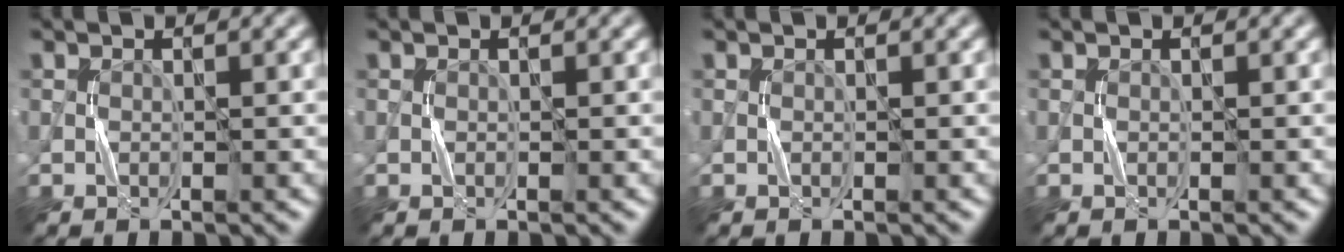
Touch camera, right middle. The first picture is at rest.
{"total": 0.0}
{"total": 0.0}
{"total": 0.0}